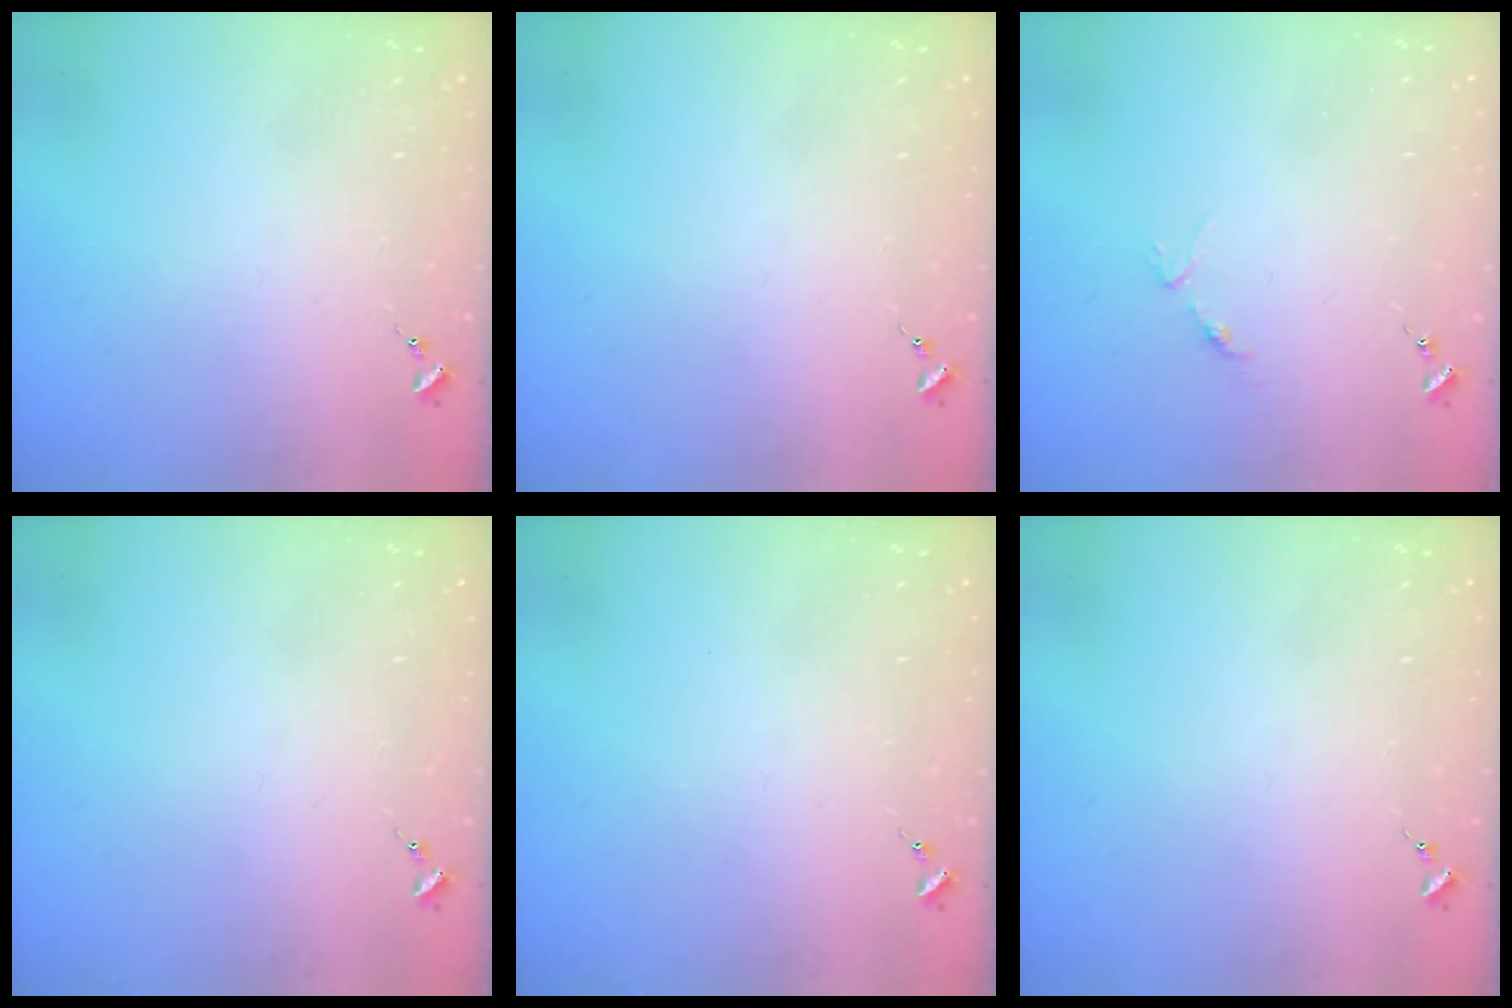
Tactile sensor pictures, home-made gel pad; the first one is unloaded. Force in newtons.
{"total": 0.0}
{"total": 3.7, "press": 3.7, "slide": 0.3}
{"total": 0.0}
{"total": 0.0}
{"total": 0.0}